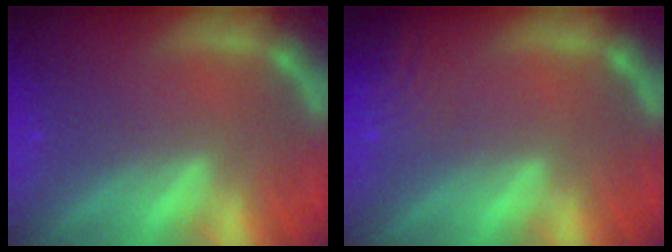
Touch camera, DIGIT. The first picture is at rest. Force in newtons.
{"total": 5.6}